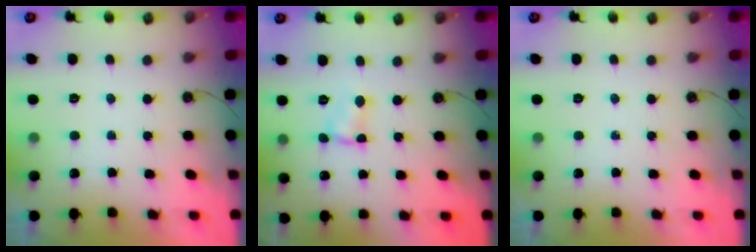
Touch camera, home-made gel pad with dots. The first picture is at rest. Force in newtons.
{"total": 1.7, "press": 1.6, "slide": 0.2}
{"total": 0.0}